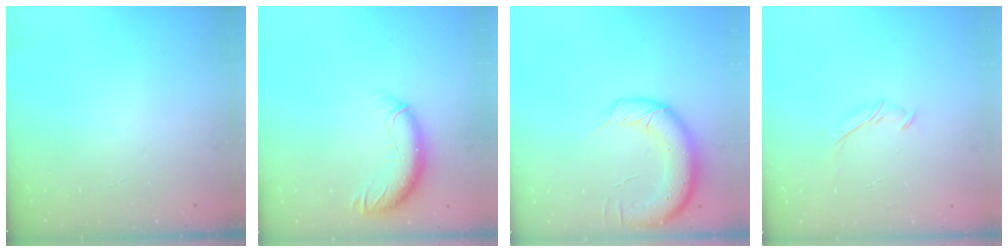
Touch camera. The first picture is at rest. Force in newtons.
{"total": 11.5, "press": 11.2, "slide": 2.6}
{"total": 14.6, "press": 14.3, "slide": 3.1}
{"total": 5.4, "press": 5.4, "slide": 1.0}